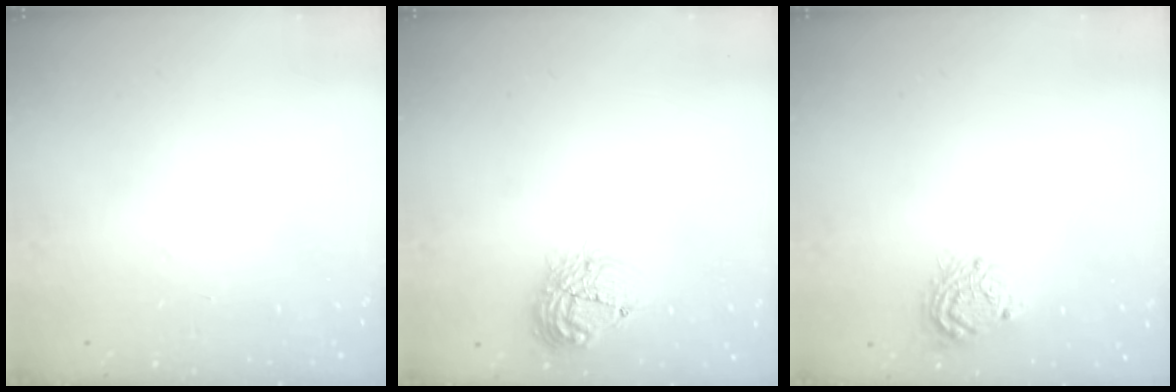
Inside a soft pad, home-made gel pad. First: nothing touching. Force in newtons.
{"total": 13.2, "press": 13.1, "slide": 0.9}
{"total": 9.9, "press": 9.9, "slide": 0.7}